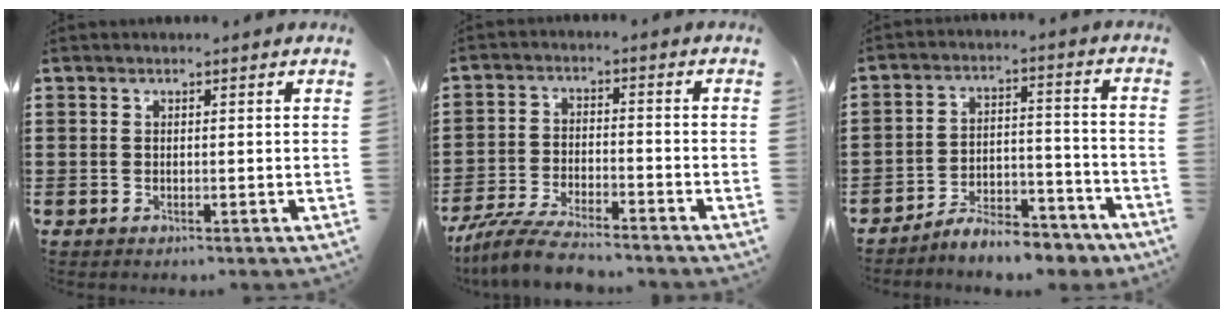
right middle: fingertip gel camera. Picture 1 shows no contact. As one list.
[{"total": 6.6, "force": [-6.0, 0.8, 2.6], "torque": [-0.060, -0.001, -0.115]}, {"total": 6.6, "force": [-6.3, 0.9, 1.6], "torque": [-0.020, 0.016, -0.118]}]